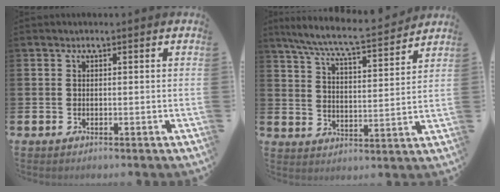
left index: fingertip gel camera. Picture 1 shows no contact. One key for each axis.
{"total": 7.6, "fx": 7.0, "fy": 0.3, "fz": 2.9, "tx": -0.084, "ty": -0.048, "tz": 0.120}